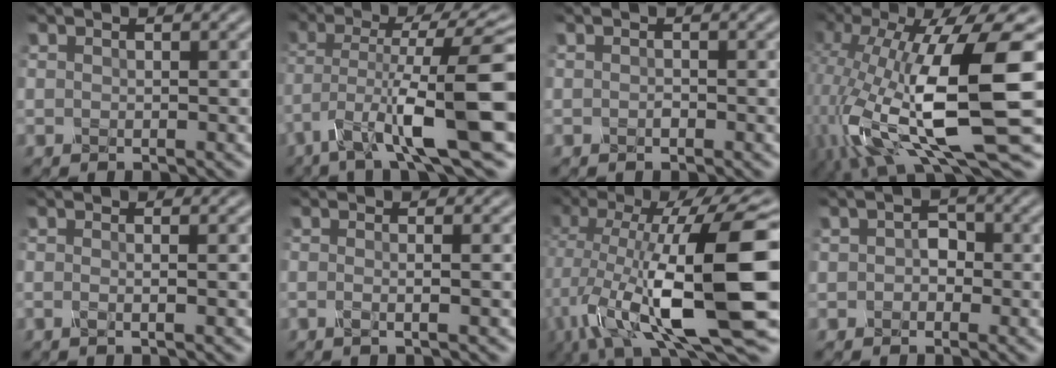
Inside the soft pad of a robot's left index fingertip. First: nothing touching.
{"total": 10.2, "force": [-4.2, 1.6, 9.2], "torque": [-0.148, 0.009, -0.078]}
{"total": 0.7, "force": [-0.6, 0.2, 0.2], "torque": [0.000, -0.004, -0.014]}
{"total": 15.9, "force": [-3.0, 5.2, 14.7], "torque": [-0.282, -0.020, -0.049]}
{"total": 1.0, "force": [-0.7, -0.1, 0.7], "torque": [-0.011, -0.002, -0.022]}
{"total": 1.5, "force": [-0.8, 0.2, 1.3], "torque": [-0.017, -0.002, -0.025]}
{"total": 16.0, "force": [-3.0, 4.9, 14.9], "torque": [-0.264, 0.000, -0.055]}
{"total": 2.2, "force": [-0.8, 1.6, 1.2], "torque": [-0.018, 0.000, -0.026]}